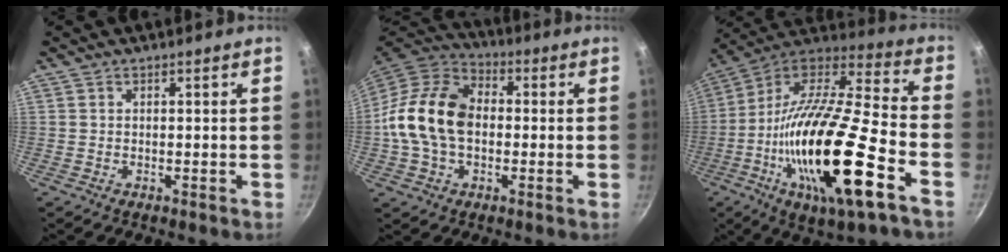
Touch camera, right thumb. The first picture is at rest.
{"total": 16.6, "force": [-0.5, 11.6, 11.8], "torque": [-0.196, 0.032, -0.025]}
{"total": 29.0, "force": [-10.0, 7.5, 26.2], "torque": [-0.451, 0.016, -0.186]}